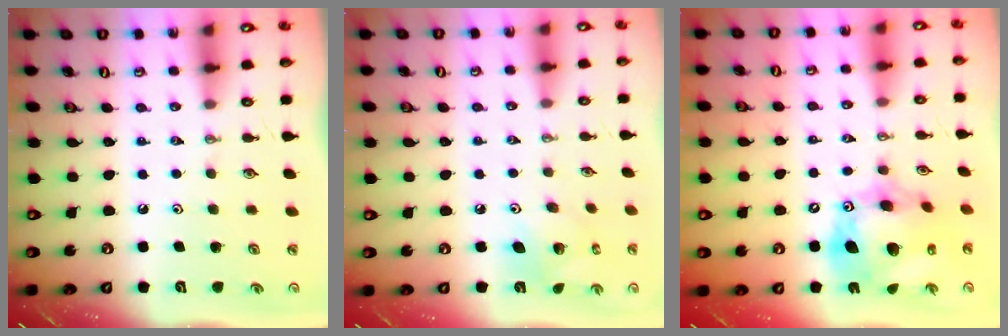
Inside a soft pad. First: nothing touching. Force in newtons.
{"total": 7.2, "press": 7.2, "slide": 0.3}
{"total": 18.4, "press": 18.3, "slide": 1.9}